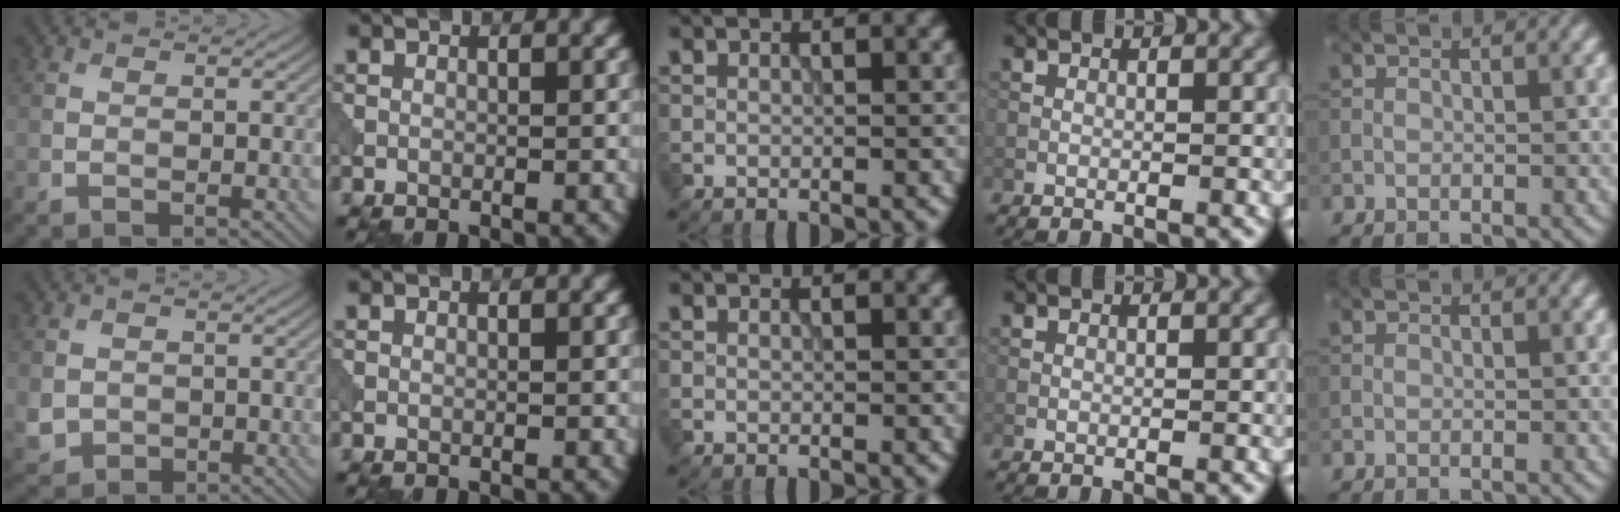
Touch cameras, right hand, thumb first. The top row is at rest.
{"thumb": {"total": 2.4, "force": [0.1, 2.3, 0.8], "torque": [-0.032, -0.011, 0.006]}}